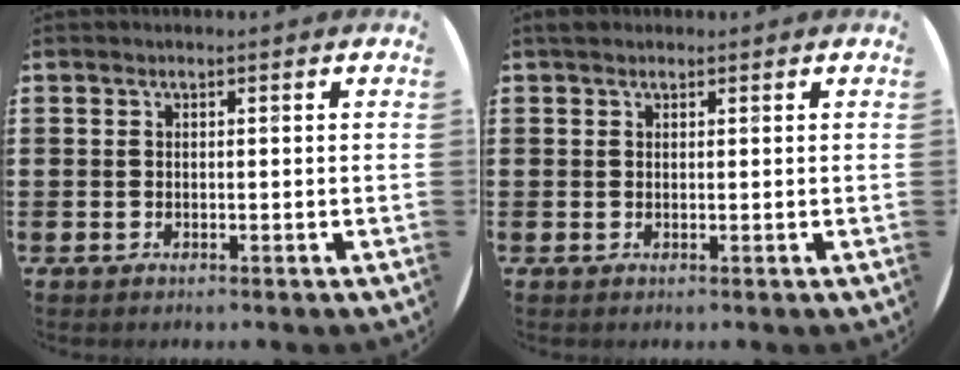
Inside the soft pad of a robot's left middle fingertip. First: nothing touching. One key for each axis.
{"total": 0.9, "fx": 0.8, "fy": 0.4, "fz": 0.3, "tx": 0.001, "ty": 0.001, "tz": 0.013}